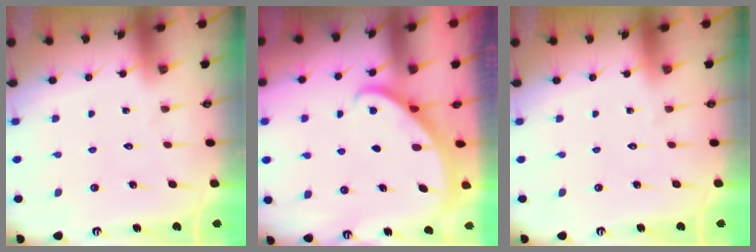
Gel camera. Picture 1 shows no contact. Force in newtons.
{"total": 1.8, "press": 1.8, "slide": 0.1}
{"total": 0.0}